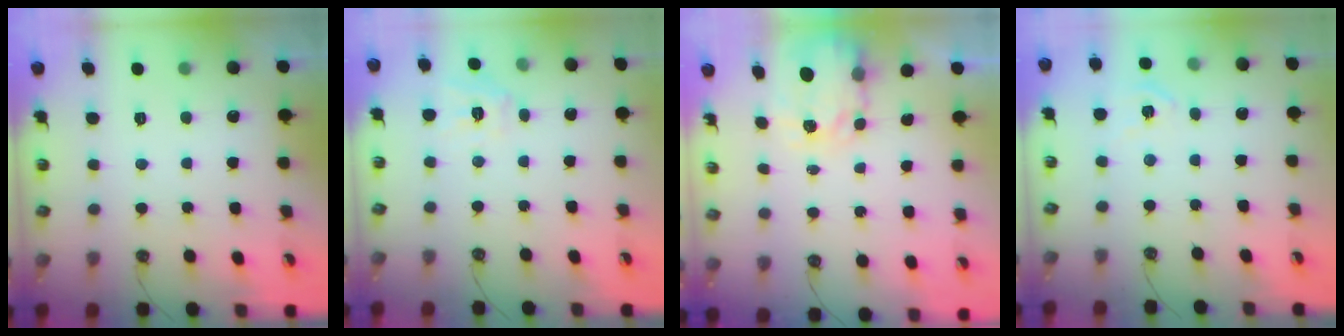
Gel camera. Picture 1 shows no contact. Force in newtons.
{"total": 8.5, "press": 8.5, "slide": 0.8}
{"total": 3.9, "press": 3.9, "slide": 0.3}
{"total": 5.1, "press": 5.0, "slide": 0.7}